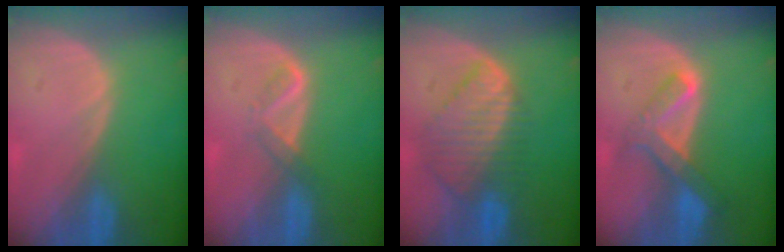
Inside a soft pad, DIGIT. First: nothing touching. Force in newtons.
{"total": 2.4, "press": 2.4, "slide": 0.7}
{"total": 8.6, "press": 7.5, "slide": 4.1}
{"total": 6.7, "press": 5.7, "slide": 3.5}